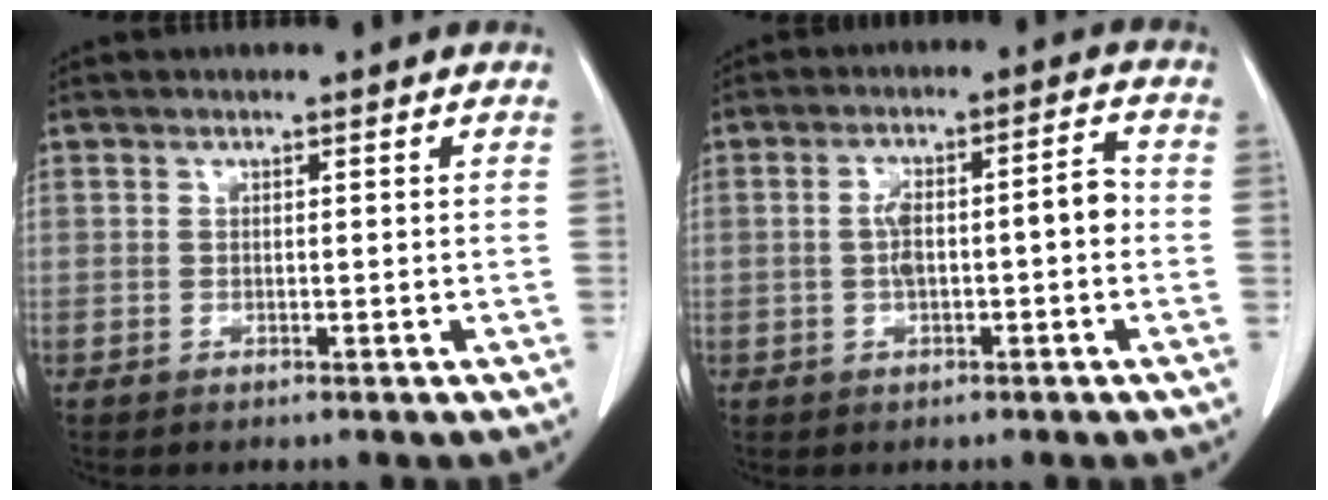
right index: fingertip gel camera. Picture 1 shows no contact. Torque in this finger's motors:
{"motor_torque": [0.82, -0.13, 0.39, 0.11]}